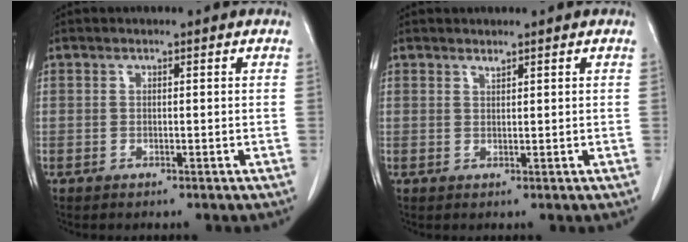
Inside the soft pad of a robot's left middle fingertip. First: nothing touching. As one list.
[{"total": 0.7, "force": [0.6, -0.1, 0.2], "torque": [-0.009, -0.007, 0.012]}]